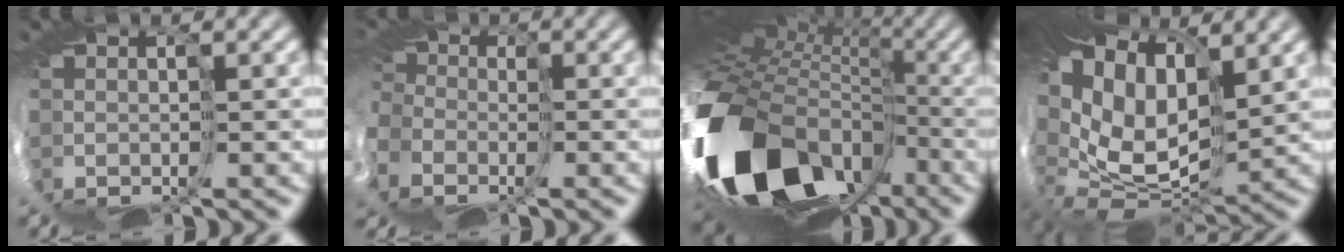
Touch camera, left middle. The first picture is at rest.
{"total": 13.3, "force": [-6.8, 9.9, 5.9], "torque": [-0.159, -0.048, -0.111]}
{"total": 17.1, "force": [-5.8, 12.5, 10.0], "torque": [-0.231, -0.033, -0.101]}
{"total": 14.1, "force": [5.5, 8.6, 9.7], "torque": [-0.204, 0.020, 0.113]}